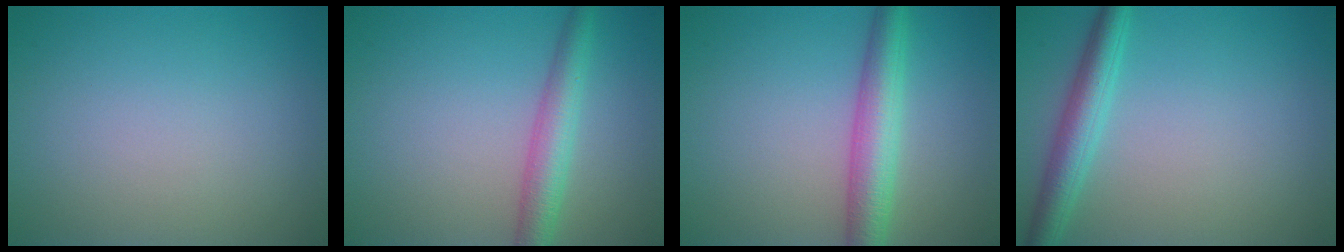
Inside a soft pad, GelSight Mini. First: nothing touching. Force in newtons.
{"total": 3.6, "press": 3.6, "slide": 0.2}
{"total": 4.6, "press": 4.6, "slide": 0.1}
{"total": 3.5, "press": 3.5, "slide": 0.1}